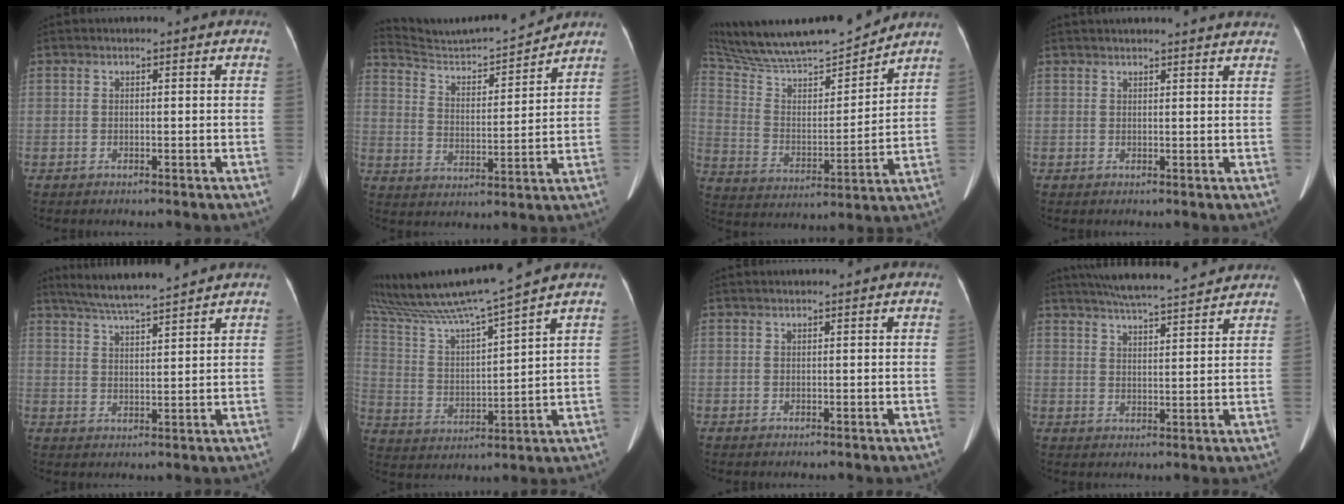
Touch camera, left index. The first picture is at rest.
{"total": 12.8, "force": [12.4, -0.4, 2.8], "torque": [-0.059, 0.003, 0.213]}
{"total": 20.8, "force": [19.2, 1.8, 7.8], "torque": [-0.149, -0.002, 0.318]}
{"total": 12.3, "force": [11.5, 1.1, 4.1], "torque": [-0.051, 0.033, 0.135]}
{"total": 8.9, "force": [8.0, -0.6, 3.8], "torque": [-0.070, 0.017, 0.134]}
{"total": 15.0, "force": [13.2, -2.0, 6.9], "torque": [-0.140, -0.005, 0.239]}
{"total": 1.4, "force": [1.3, 0.0, 0.6], "torque": [-0.009, 0.021, 0.023]}
{"total": 14.7, "force": [13.4, 1.4, 6.0], "torque": [-0.104, 0.026, 0.194]}